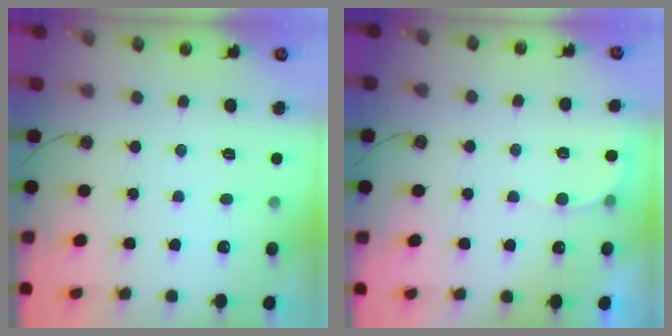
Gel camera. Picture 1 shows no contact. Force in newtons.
{"total": 3.6, "press": 3.4, "slide": 0.9}